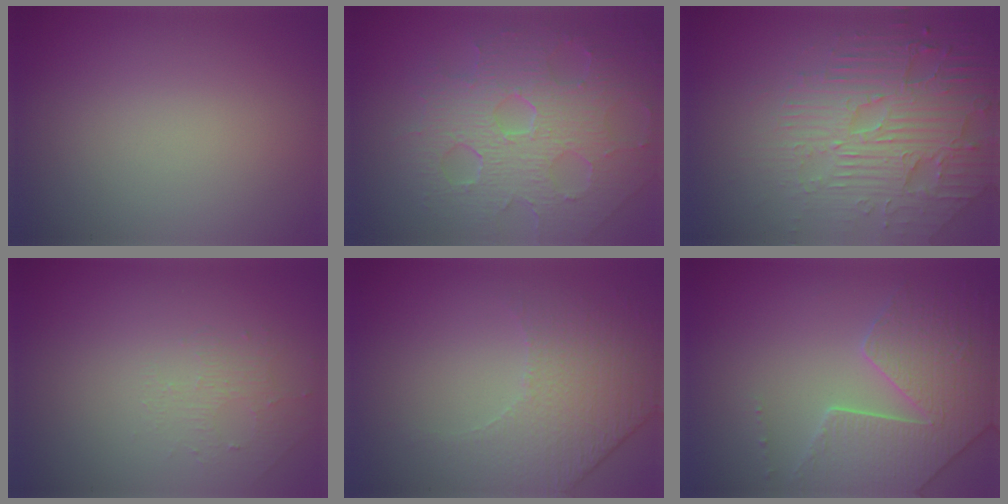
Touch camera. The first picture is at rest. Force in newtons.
{"total": 8.4, "press": 5.7, "slide": 6.1}
{"total": 7.1, "press": 5.4, "slide": 4.6}
{"total": 1.3, "press": 0.7, "slide": 1.2}
{"total": 4.8, "press": 3.2, "slide": 3.5}
{"total": 5.0, "press": 4.8, "slide": 1.3}